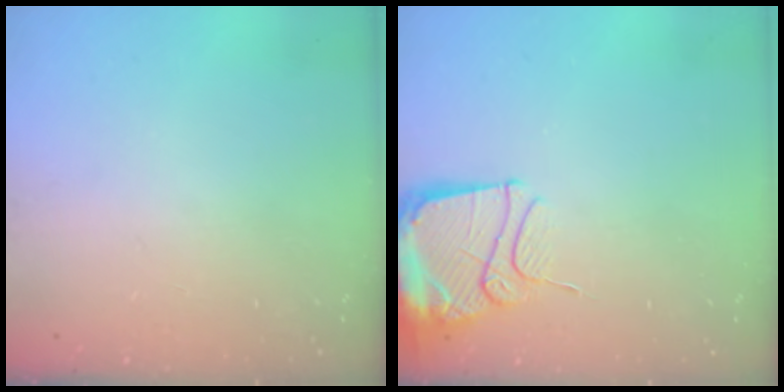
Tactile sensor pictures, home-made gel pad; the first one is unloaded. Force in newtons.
{"total": 13.3, "press": 13.2, "slide": 1.4}